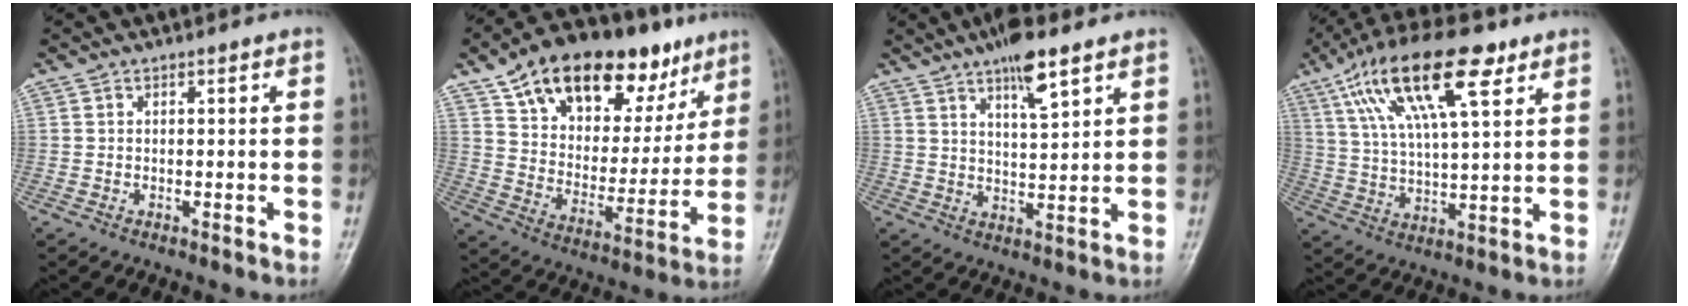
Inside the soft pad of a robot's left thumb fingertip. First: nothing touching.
{"total": 26.4, "force": [15.1, 14.1, 16.5], "torque": [-0.219, -0.013, 0.249]}
{"total": 8.2, "force": [5.2, 2.1, 6.0], "torque": [-0.094, -0.027, 0.088]}
{"total": 18.6, "force": [9.3, 6.3, 14.8], "torque": [-0.256, -0.005, 0.168]}